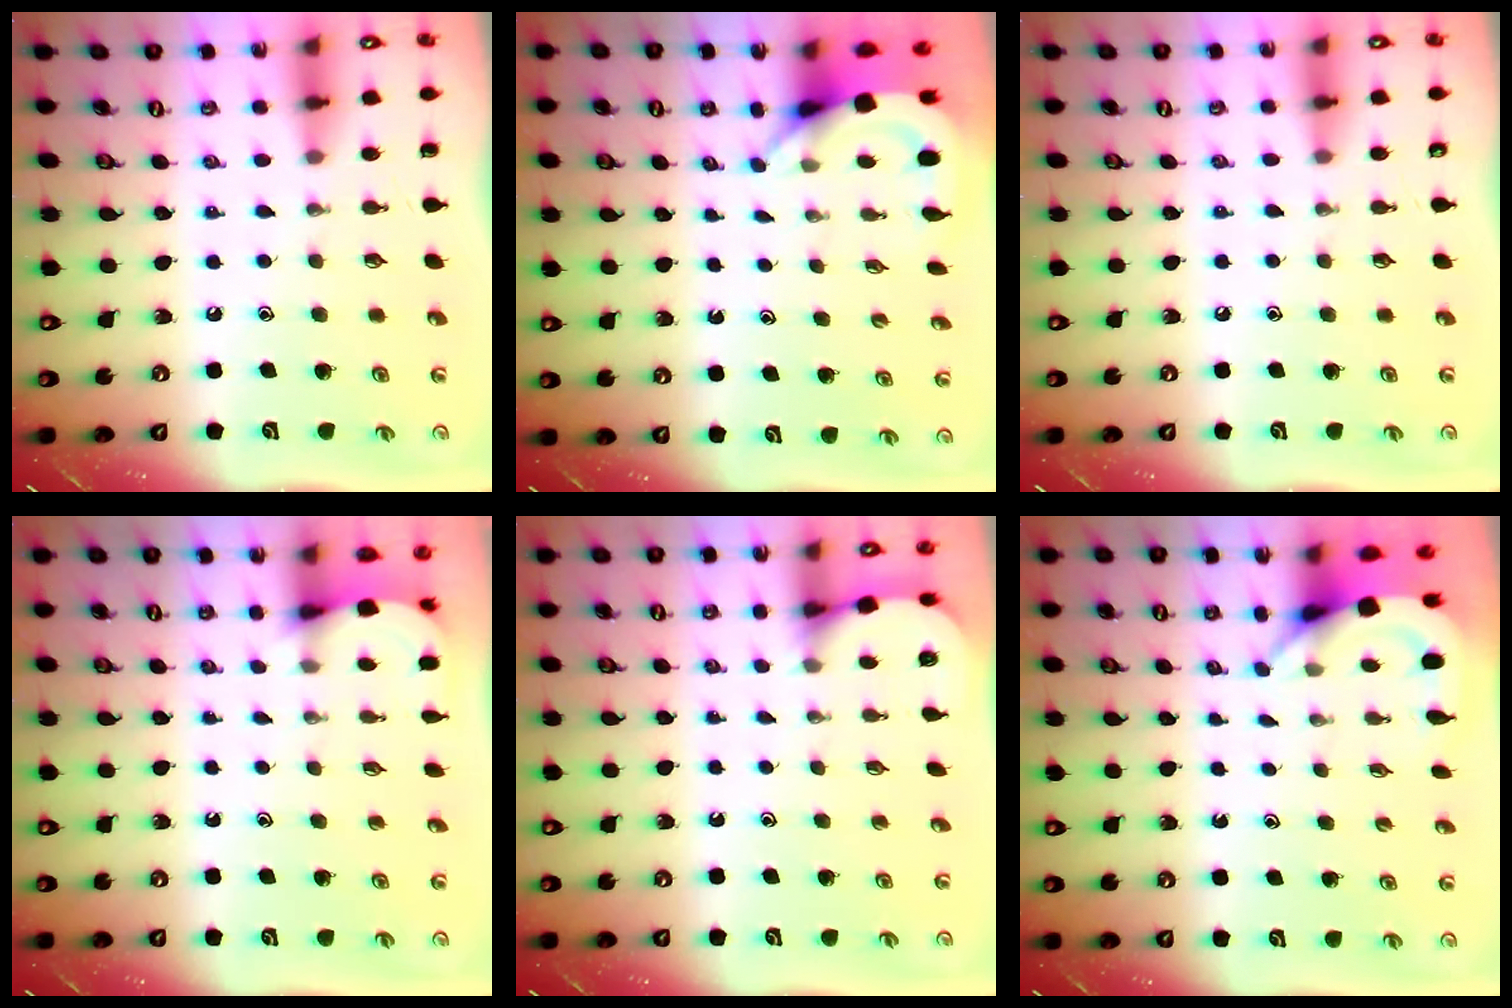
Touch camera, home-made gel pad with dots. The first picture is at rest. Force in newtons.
{"total": 3.8, "press": 3.7, "slide": 0.2}
{"total": 3.2, "press": 3.2, "slide": 0.6}
{"total": 2.5, "press": 2.5, "slide": 0.2}
{"total": 2.3, "press": 2.3, "slide": 0.2}
{"total": 3.5, "press": 3.5, "slide": 0.2}